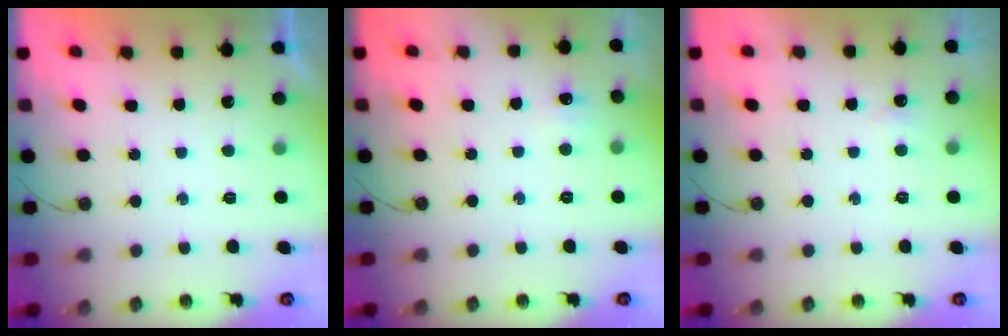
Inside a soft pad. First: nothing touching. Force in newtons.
{"total": 5.5, "press": 5.4, "slide": 0.7}
{"total": 2.8, "press": 2.7, "slide": 0.5}